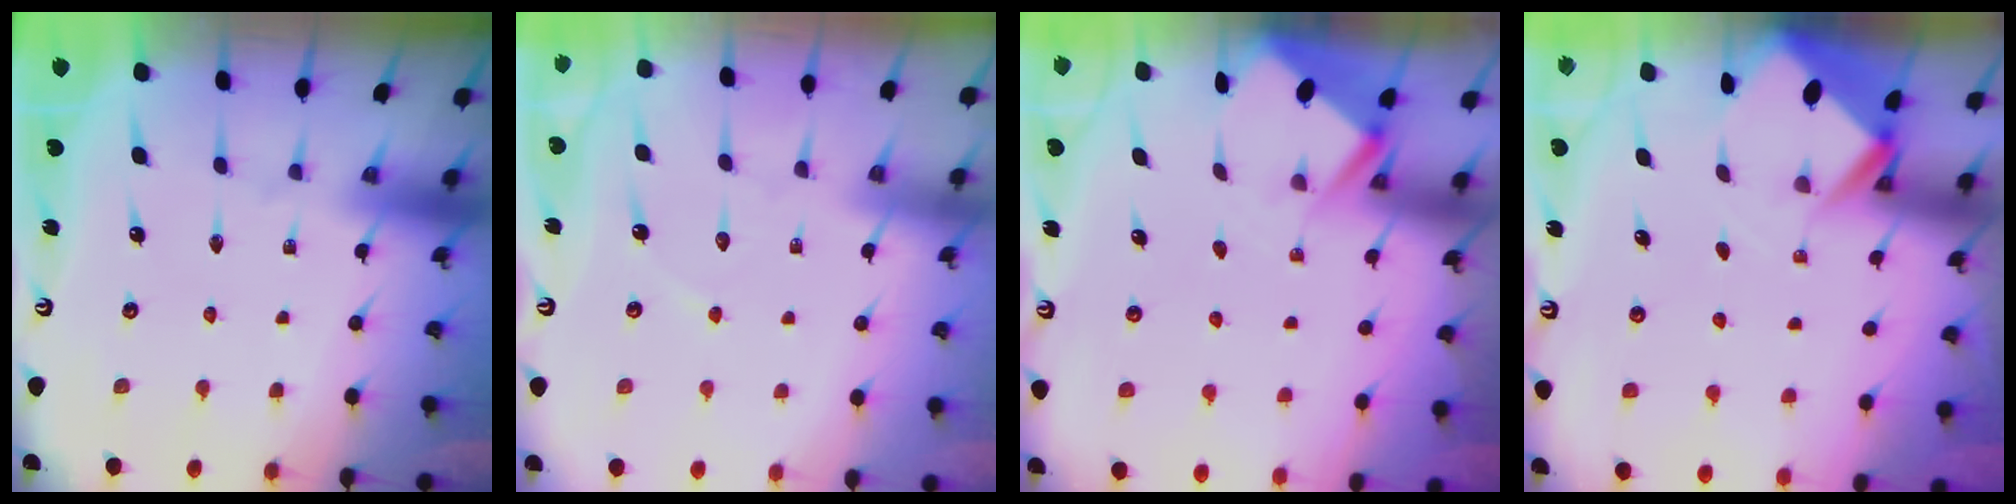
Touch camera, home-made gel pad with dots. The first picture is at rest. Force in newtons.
{"total": 3.4, "press": 3.4, "slide": 0.3}
{"total": 2.9, "press": 2.9, "slide": 0.1}
{"total": 2.7, "press": 2.7, "slide": 0.0}